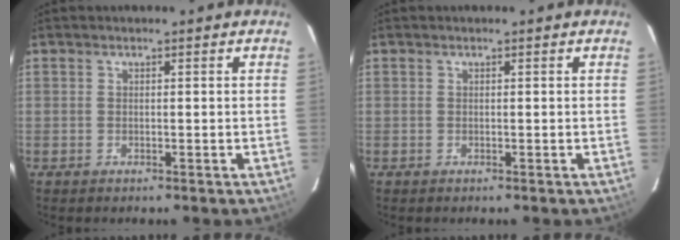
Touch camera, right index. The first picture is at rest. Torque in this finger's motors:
{"motor_torque": [0.00, 0.00, 0.01, 0.00]}